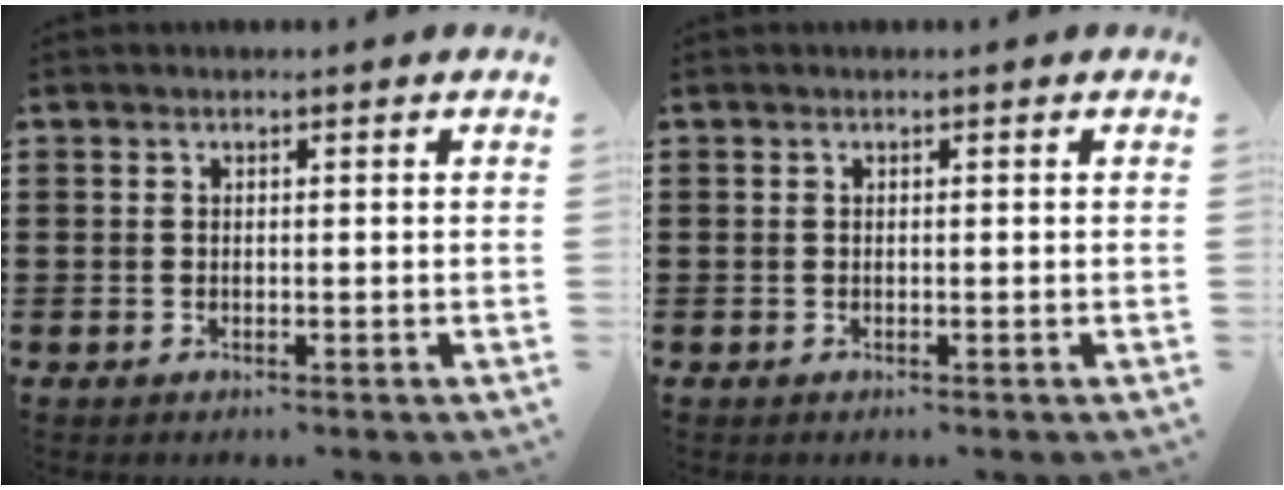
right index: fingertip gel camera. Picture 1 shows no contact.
{"total": 0.0}